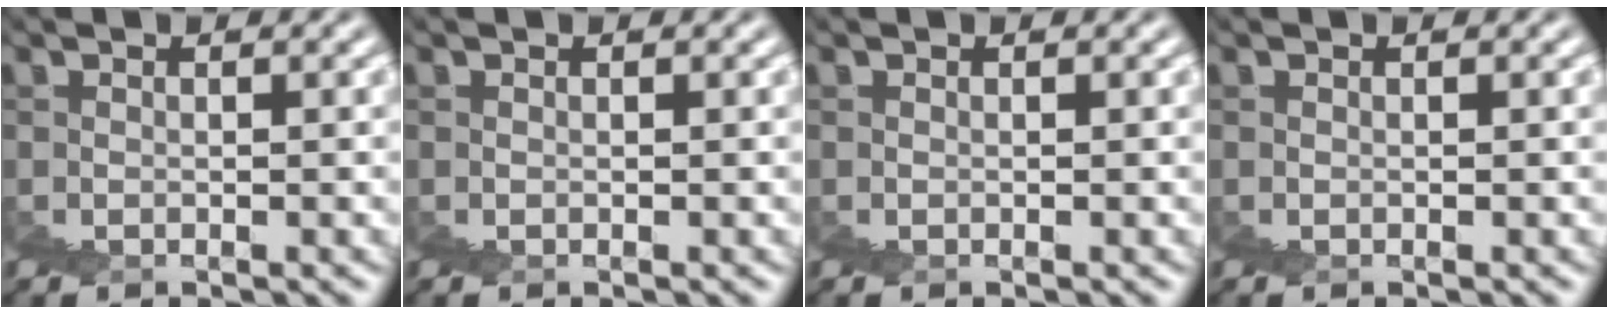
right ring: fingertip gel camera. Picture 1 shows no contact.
{"total": 0.0}
{"total": 0.0}
{"total": 0.0}